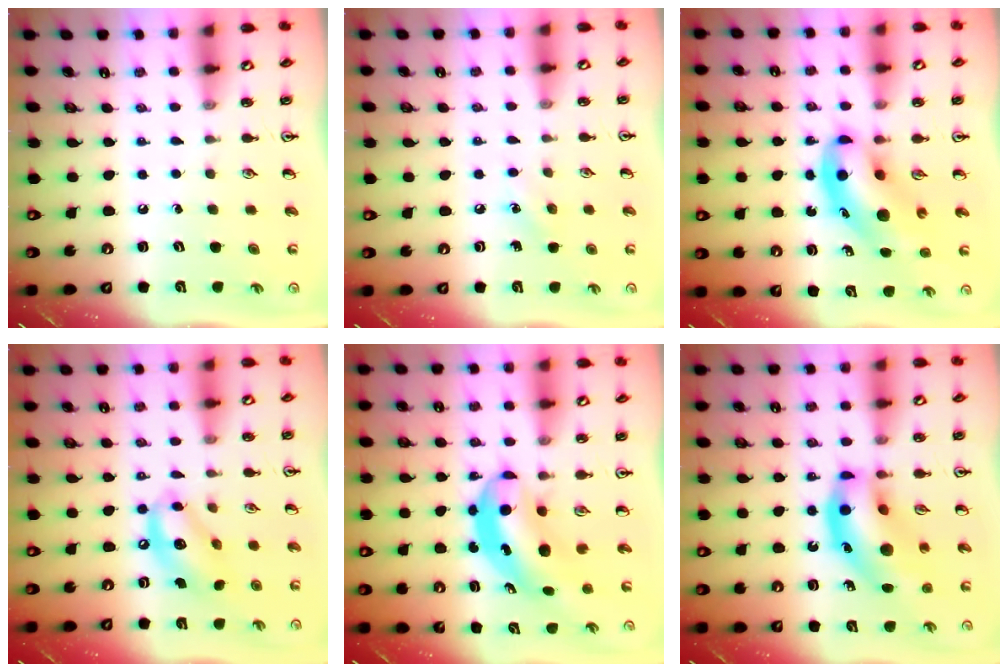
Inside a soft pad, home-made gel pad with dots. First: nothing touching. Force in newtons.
{"total": 5.4, "press": 5.0, "slide": 1.8}
{"total": 8.9, "press": 8.5, "slide": 2.6}
{"total": 12.1, "press": 11.8, "slide": 3.0}
{"total": 6.7, "press": 6.5, "slide": 1.4}
{"total": 16.5, "press": 15.8, "slide": 4.8}